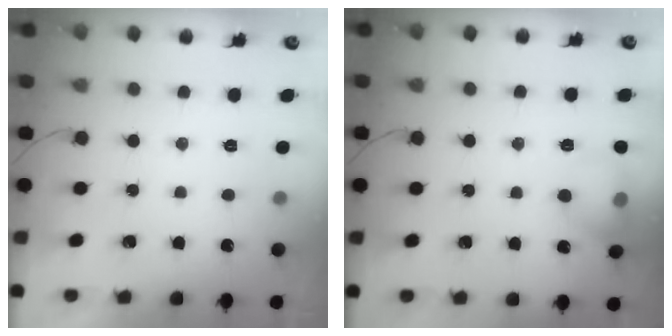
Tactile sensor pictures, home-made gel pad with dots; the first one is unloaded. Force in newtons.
{"total": 9.7, "press": 9.7, "slide": 1.2}